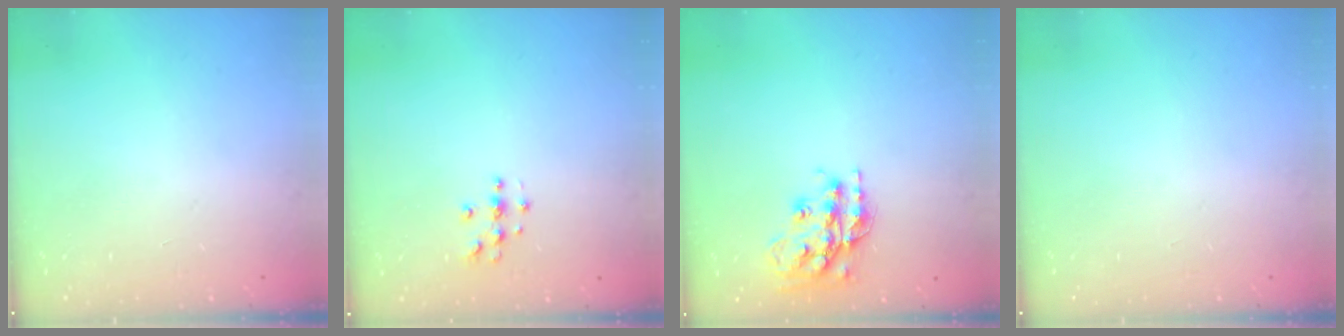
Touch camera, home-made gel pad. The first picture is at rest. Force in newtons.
{"total": 3.7, "press": 3.7, "slide": 0.5}
{"total": 17.1, "press": 17.1, "slide": 1.4}
{"total": 0.0}